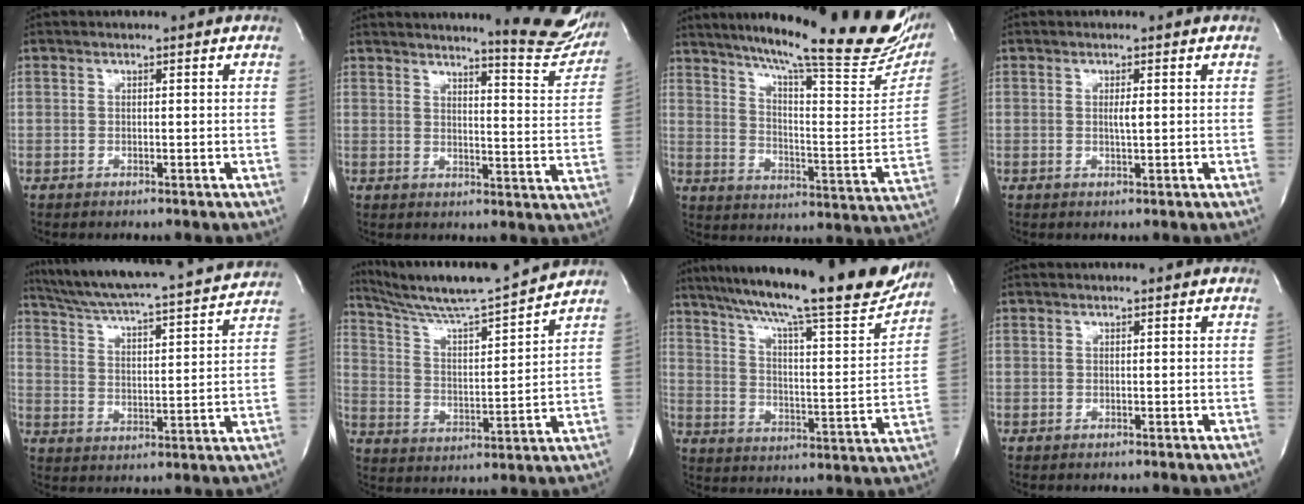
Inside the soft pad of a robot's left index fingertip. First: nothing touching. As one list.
[{"total": 17.9, "force": [16.5, 1.3, 6.8], "torque": [-0.087, -0.101, 0.184]}, {"total": 29.8, "force": [23.7, 2.8, 17.9], "torque": [-0.245, -0.061, 0.311]}, {"total": 1.2, "force": [0.2, 0.0, 1.2], "torque": [-0.029, -0.003, 0.004]}, {"total": 21.3, "force": [19.6, 1.1, 8.2], "torque": [-0.140, -0.014, 0.277]}, {"total": 14.9, "force": [14.1, -1.5, 4.6], "torque": [-0.096, -0.024, 0.234]}, {"total": 25.8, "force": [21.8, 2.5, 13.7], "torque": [-0.233, -0.028, 0.301]}, {"total": 0.0}]